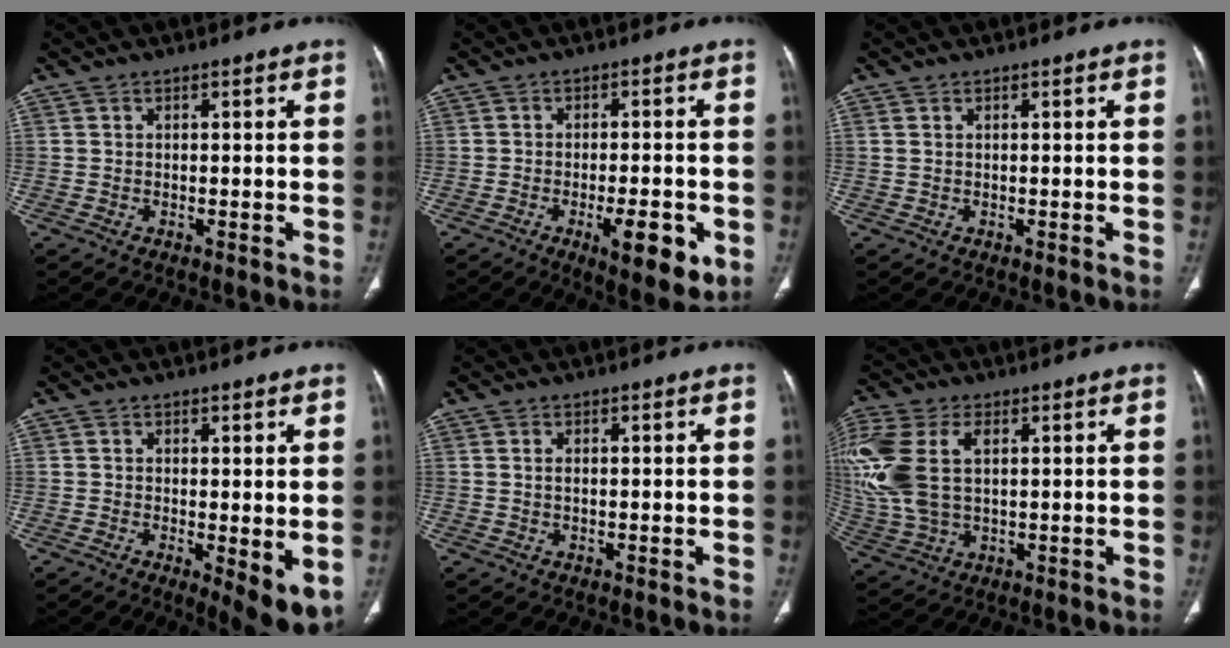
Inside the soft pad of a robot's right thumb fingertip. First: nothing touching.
{"total": 9.7, "force": [-3.6, 3.4, 8.3], "torque": [-0.107, 0.000, -0.046]}
{"total": 0.6, "force": [0.2, 0.3, 0.4], "torque": [-0.013, 0.010, 0.007]}
{"total": 7.1, "force": [-1.2, 2.4, 6.6], "torque": [-0.092, -0.022, -0.015]}
{"total": 0.9, "force": [0.1, 0.5, 0.8], "torque": [-0.018, 0.001, 0.003]}
{"total": 17.8, "force": [3.9, 10.7, 13.6], "torque": [-0.348, 0.007, 0.077]}